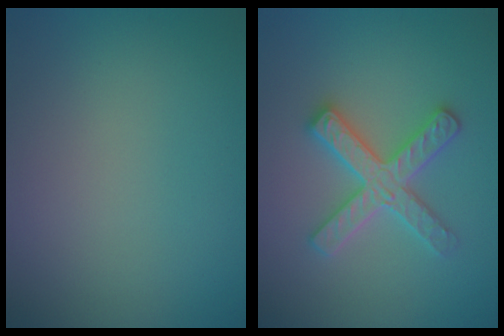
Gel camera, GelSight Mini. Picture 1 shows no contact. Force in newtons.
{"total": 4.5, "press": 4.5, "slide": 0.6}